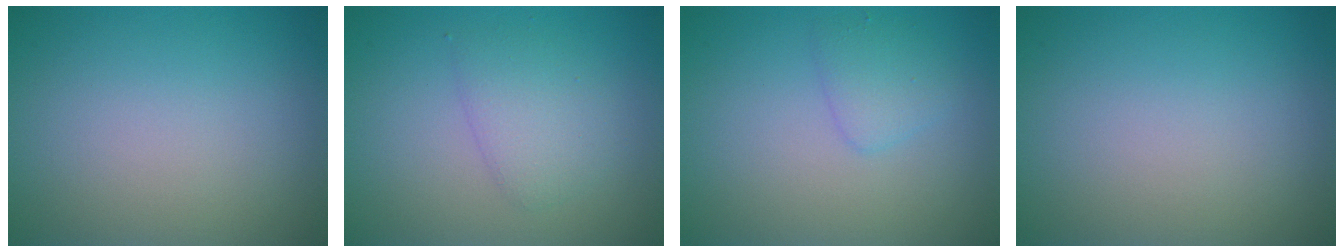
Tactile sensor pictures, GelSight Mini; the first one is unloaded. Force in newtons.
{"total": 2.5, "press": 2.5, "slide": 0.0}
{"total": 1.7, "press": 1.7, "slide": 0.2}
{"total": 0.0}